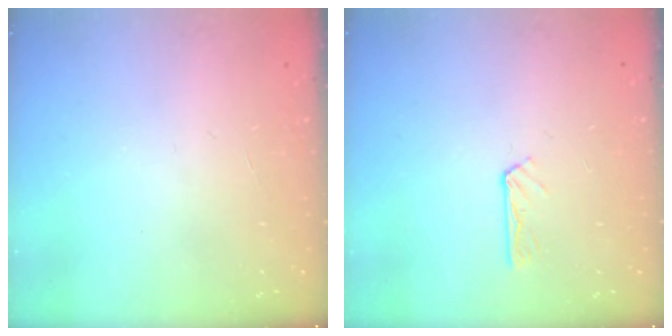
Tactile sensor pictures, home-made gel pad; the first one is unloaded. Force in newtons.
{"total": 2.7, "press": 2.7, "slide": 0.2}